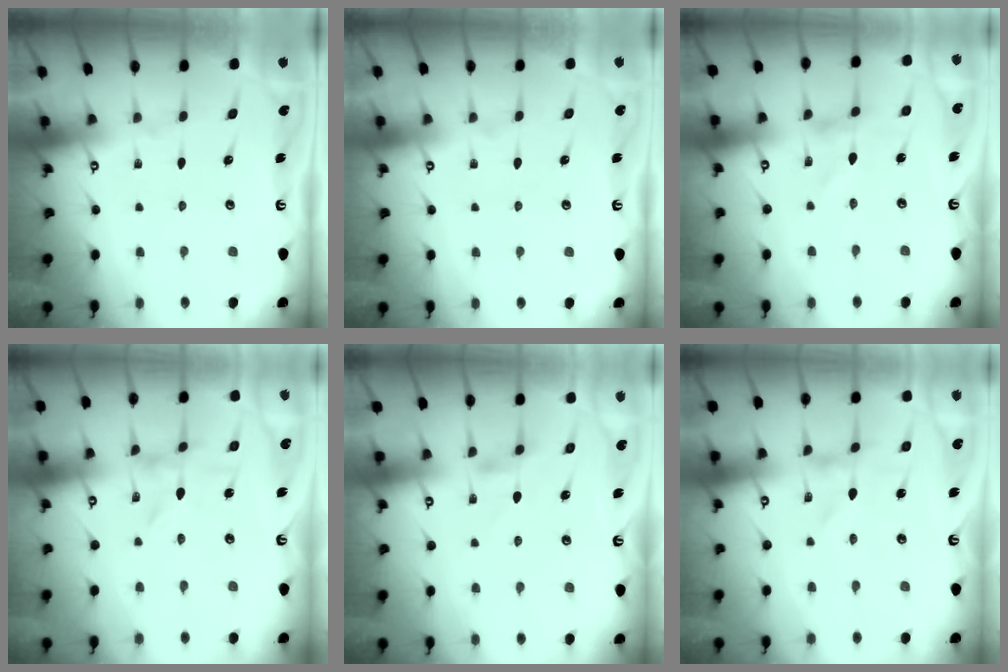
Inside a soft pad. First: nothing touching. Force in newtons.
{"total": 1.8, "press": 1.7, "slide": 0.1}
{"total": 1.1, "press": 1.0, "slide": 0.3}
{"total": 0.0}
{"total": 1.6, "press": 1.6, "slide": 0.4}
{"total": 0.0}